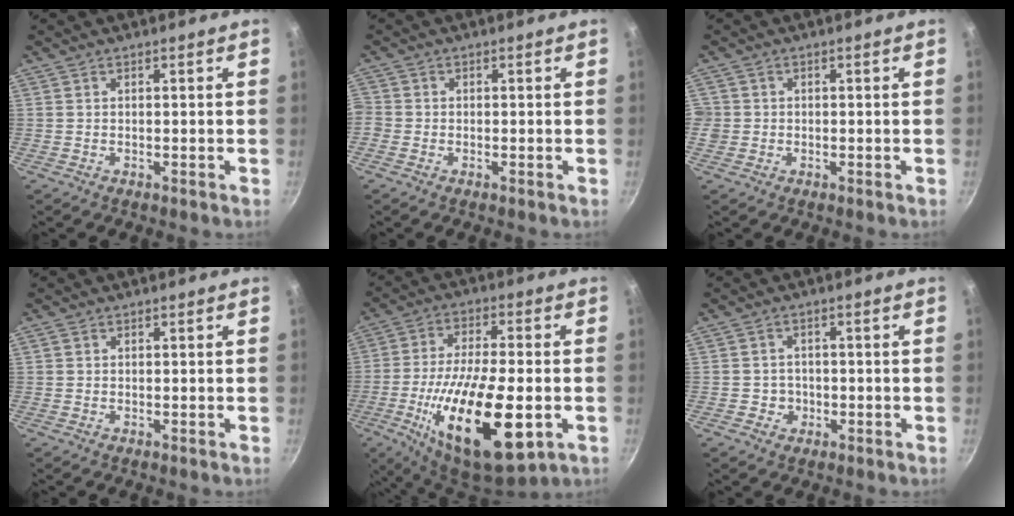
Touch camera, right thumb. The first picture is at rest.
{"total": 2.0, "force": [-0.8, 1.8, 0.5], "torque": [-0.010, 0.002, -0.023]}
{"total": 2.3, "force": [-0.3, 2.2, 0.5], "torque": [0.000, 0.007, -0.006]}
{"total": 0.7, "force": [0.2, 0.6, 0.2], "torque": [-0.003, 0.003, 0.003]}
{"total": 23.2, "force": [-6.6, 8.6, 20.5], "torque": [-0.353, 0.005, -0.110]}
{"total": 2.9, "force": [-0.8, 2.7, 0.6], "torque": [0.011, 0.006, -0.013]}